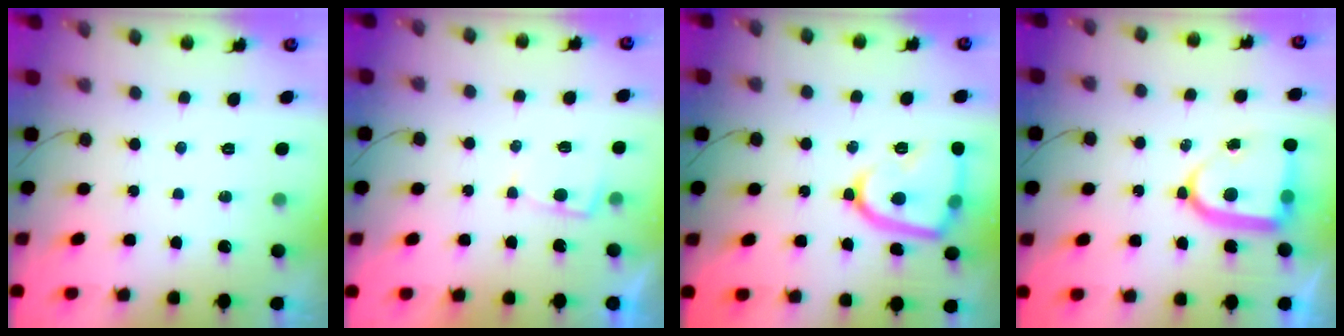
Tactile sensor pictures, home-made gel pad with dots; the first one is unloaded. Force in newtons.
{"total": 3.2, "press": 3.2, "slide": 0.2}
{"total": 15.5, "press": 15.4, "slide": 1.3}
{"total": 13.8, "press": 13.7, "slide": 1.4}